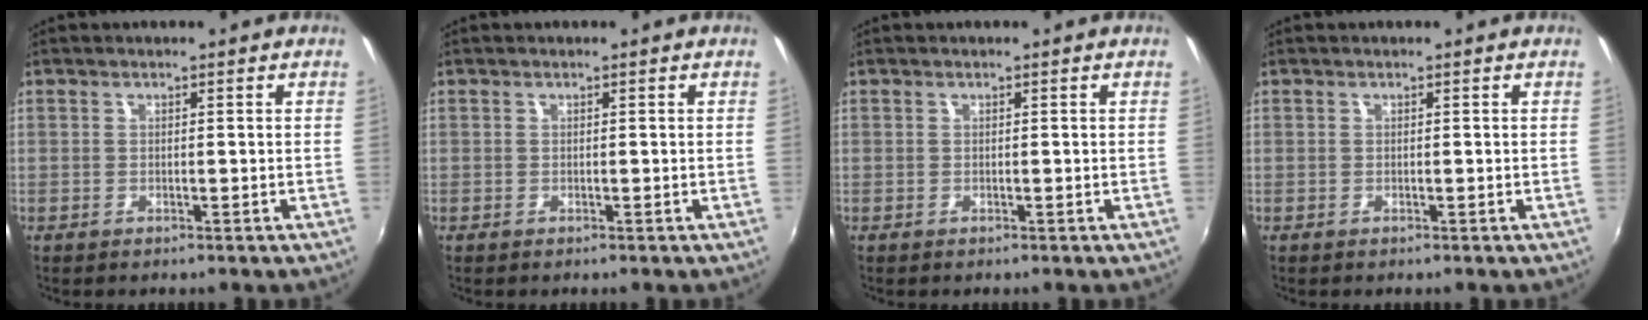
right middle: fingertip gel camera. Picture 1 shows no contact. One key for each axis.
{"total": 0.0}
{"total": 0.0}
{"total": 0.0}